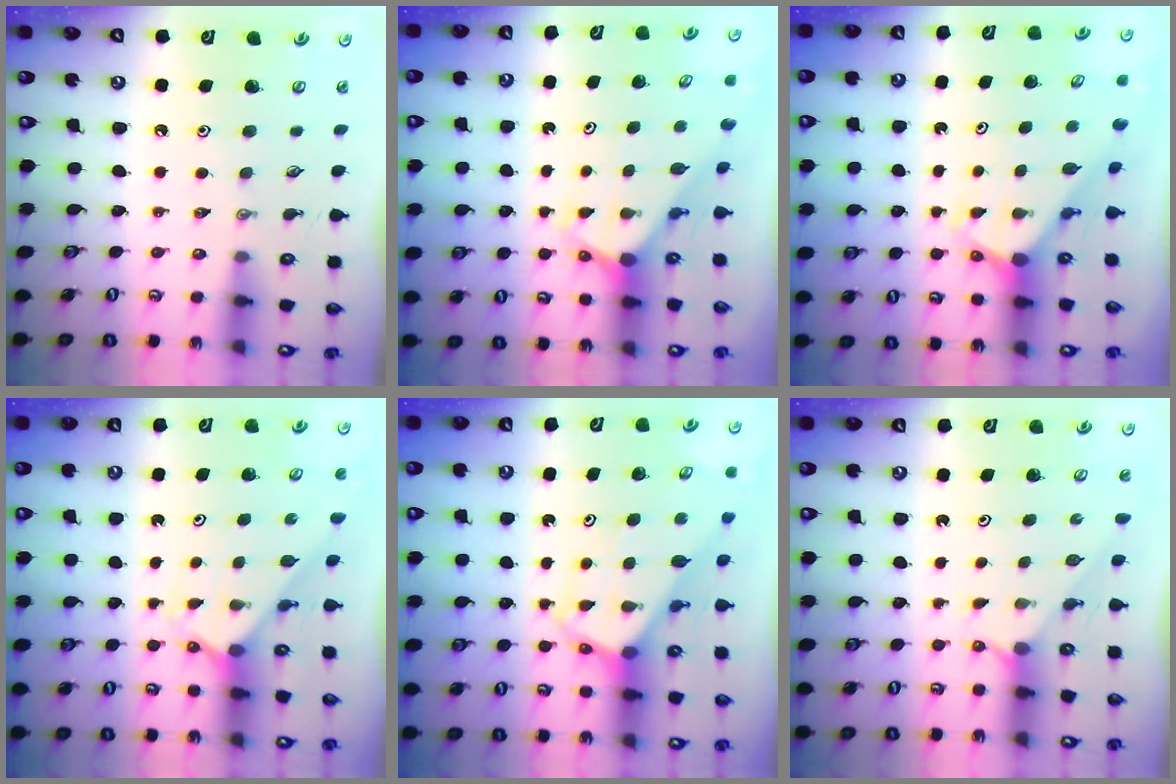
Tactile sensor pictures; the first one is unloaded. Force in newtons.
{"total": 3.0, "press": 3.0, "slide": 0.2}
{"total": 3.0, "press": 3.0, "slide": 0.2}
{"total": 2.1, "press": 2.1, "slide": 0.3}
{"total": 4.7, "press": 4.7, "slide": 0.4}
{"total": 1.2, "press": 1.2, "slide": 0.2}